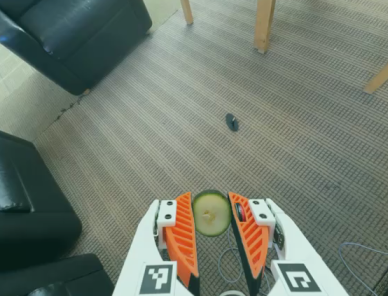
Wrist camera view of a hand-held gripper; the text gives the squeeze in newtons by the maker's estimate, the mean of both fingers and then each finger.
{"total": 9.0, "left": 8.9, "right": 9.0}